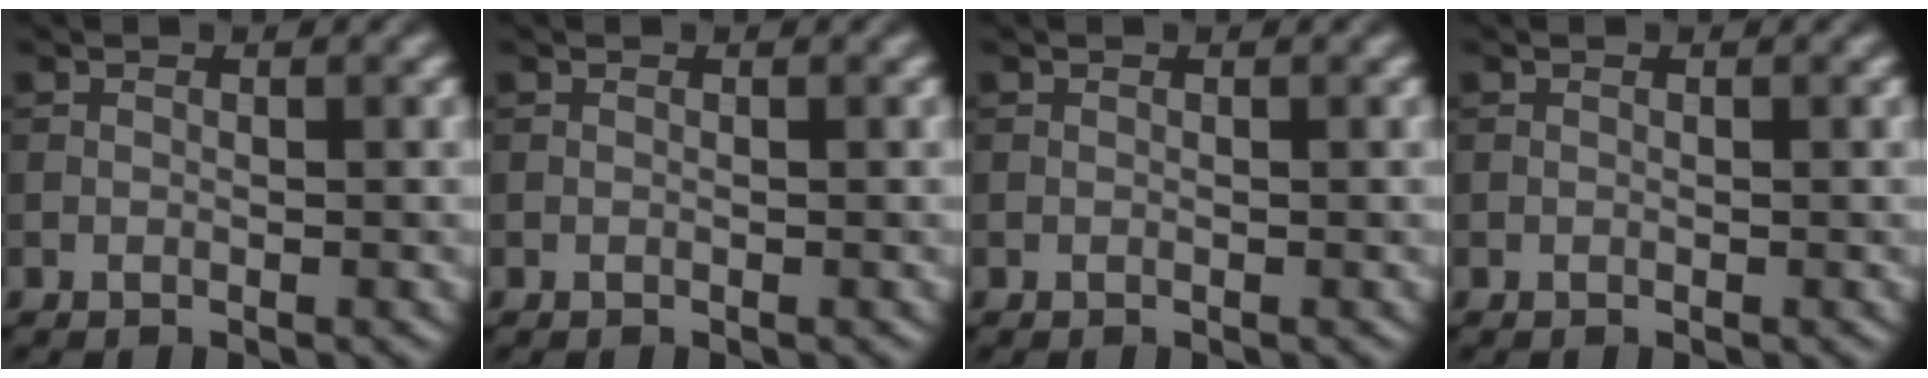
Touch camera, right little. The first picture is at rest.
{"total": 0.0}
{"total": 0.0}
{"total": 0.0}